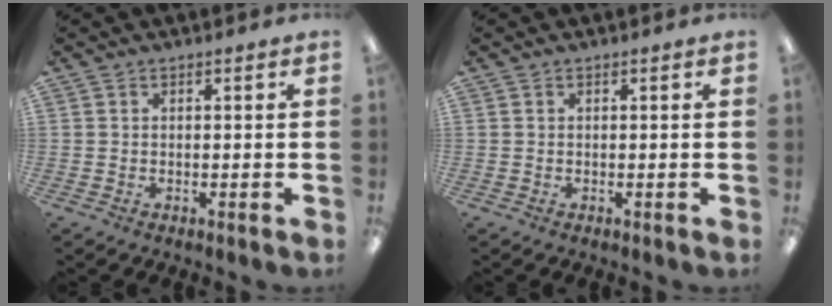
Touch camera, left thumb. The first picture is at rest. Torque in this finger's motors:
{"motor_torque": [0.00, 0.00, 0.08, -0.06, 0.00]}